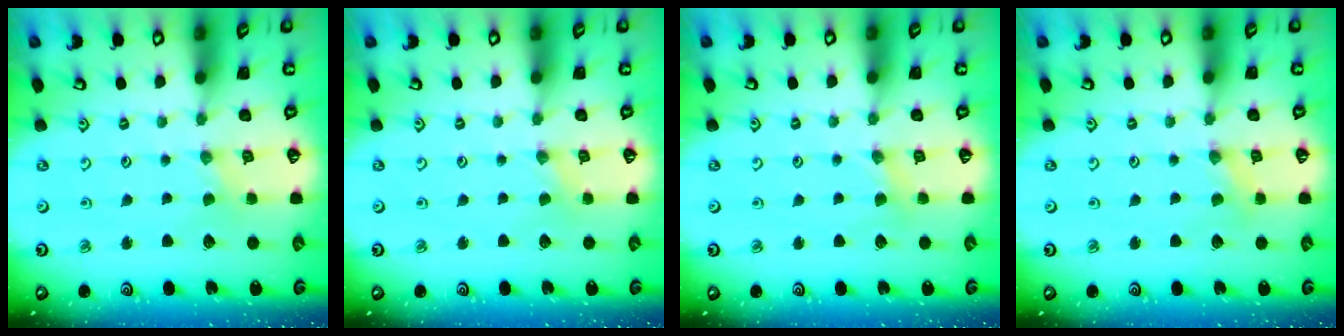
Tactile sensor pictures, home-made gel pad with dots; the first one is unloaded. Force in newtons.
{"total": 0.0}
{"total": 1.9, "press": 1.8, "slide": 0.4}
{"total": 1.0, "press": 1.0, "slide": 0.2}